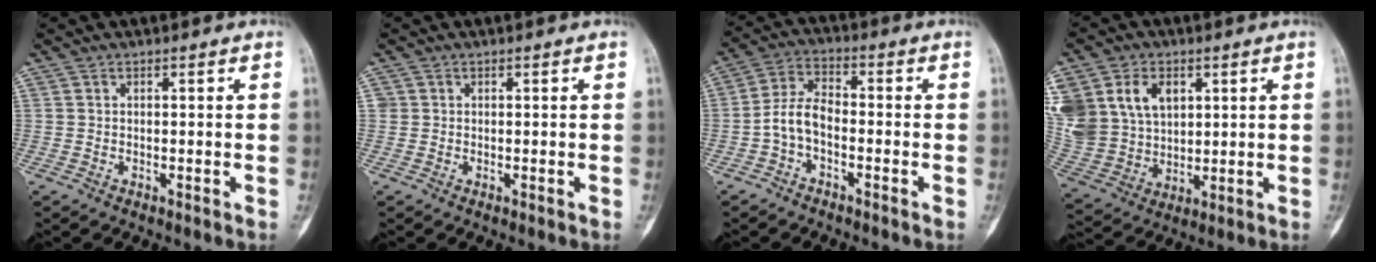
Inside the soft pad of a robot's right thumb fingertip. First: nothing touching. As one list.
[{"total": 0.9, "force": [0.1, 0.8, 0.1], "torque": [0.007, 0.003, 0.001]}, {"total": 6.3, "force": [-2.1, 3.6, 4.8], "torque": [-0.095, 0.031, -0.050]}, {"total": 21.4, "force": [7.5, 16.2, 12.0], "torque": [-0.281, 0.023, 0.165]}]